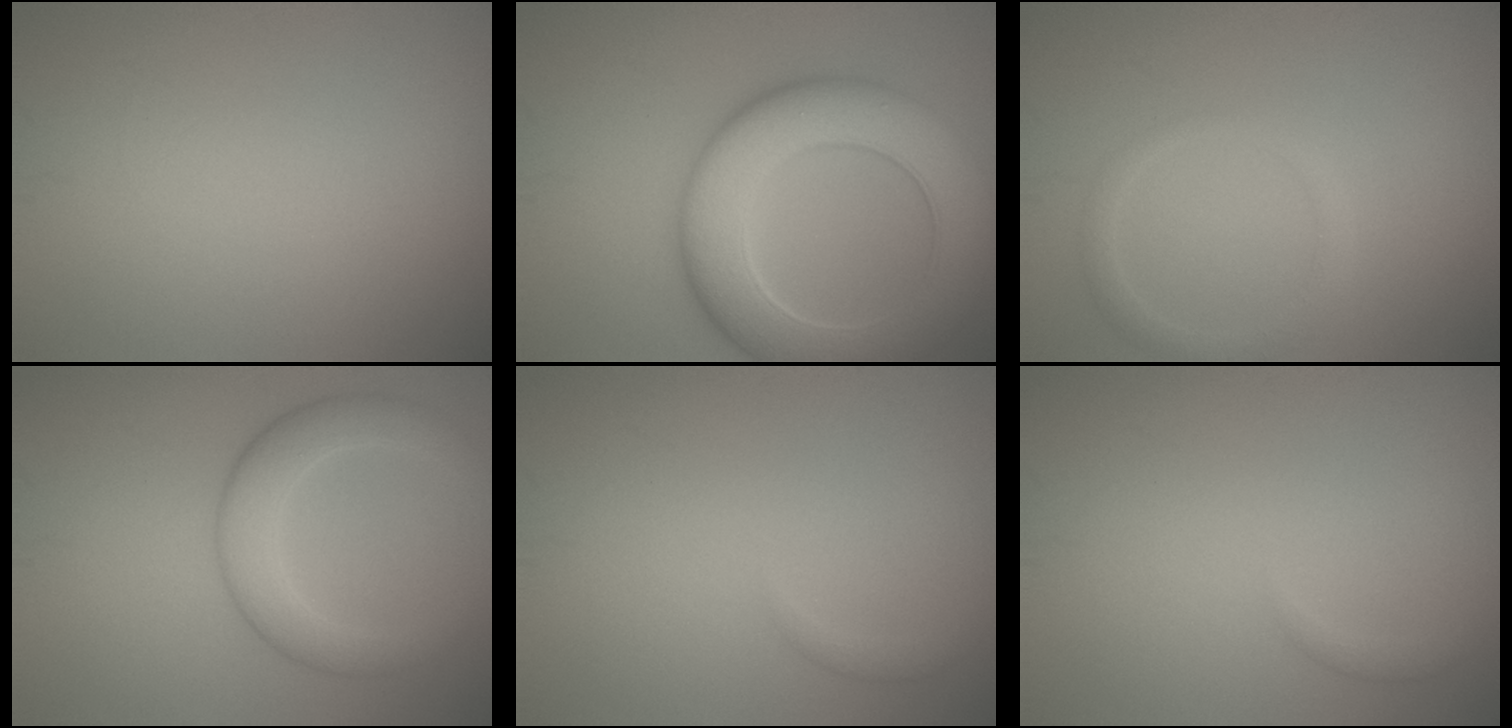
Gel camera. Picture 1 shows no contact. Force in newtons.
{"total": 10.3, "press": 10.3, "slide": 0.6}
{"total": 1.7, "press": 1.7, "slide": 0.1}
{"total": 4.7, "press": 4.7, "slide": 0.1}
{"total": 0.8, "press": 0.8, "slide": 0.0}
{"total": 0.8, "press": 0.8, "slide": 0.0}